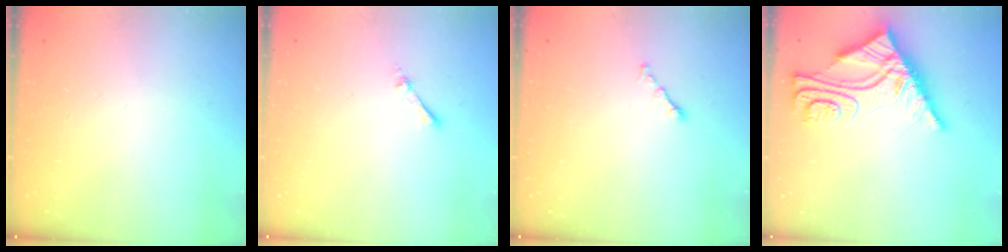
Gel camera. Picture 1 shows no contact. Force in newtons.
{"total": 1.9, "press": 1.9, "slide": 0.3}
{"total": 0.8, "press": 0.6, "slide": 0.4}
{"total": 12.9, "press": 12.8, "slide": 1.3}